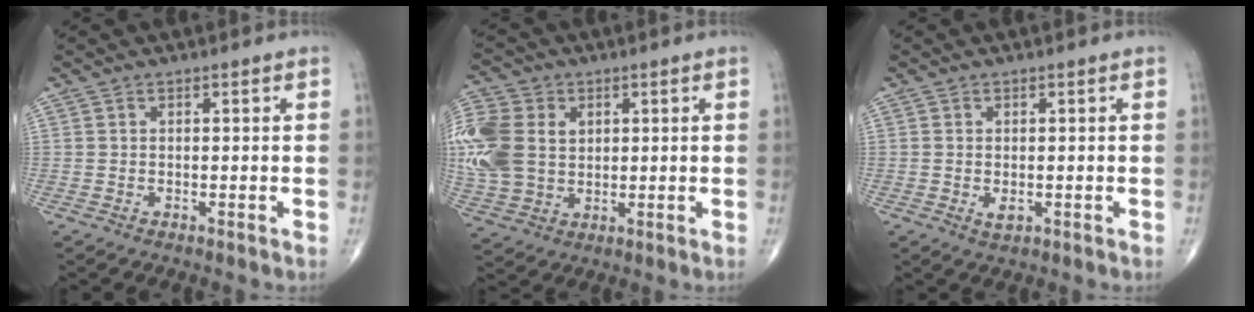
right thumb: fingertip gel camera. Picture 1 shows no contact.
{"total": 17.7, "force": [2.8, 13.6, 11.0], "torque": [-0.267, 0.008, 0.060]}
{"total": 1.7, "force": [-0.3, 1.0, 1.3], "torque": [-0.022, -0.004, -0.004]}